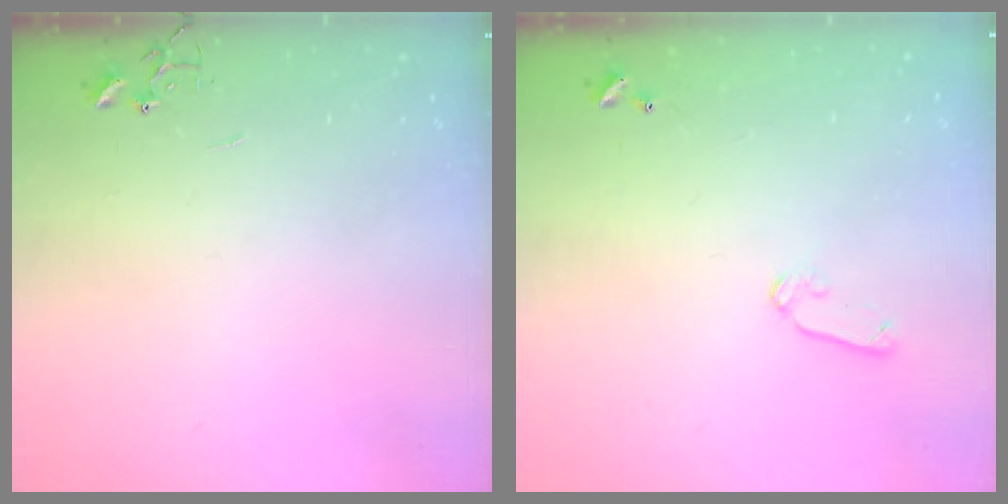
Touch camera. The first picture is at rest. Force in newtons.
{"total": 6.8, "press": 6.7, "slide": 1.0}